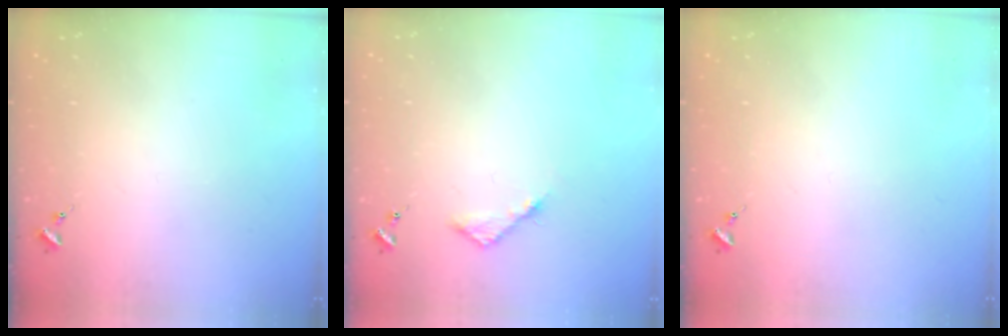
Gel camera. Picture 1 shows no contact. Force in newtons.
{"total": 4.6, "press": 4.6, "slide": 0.5}
{"total": 0.0}